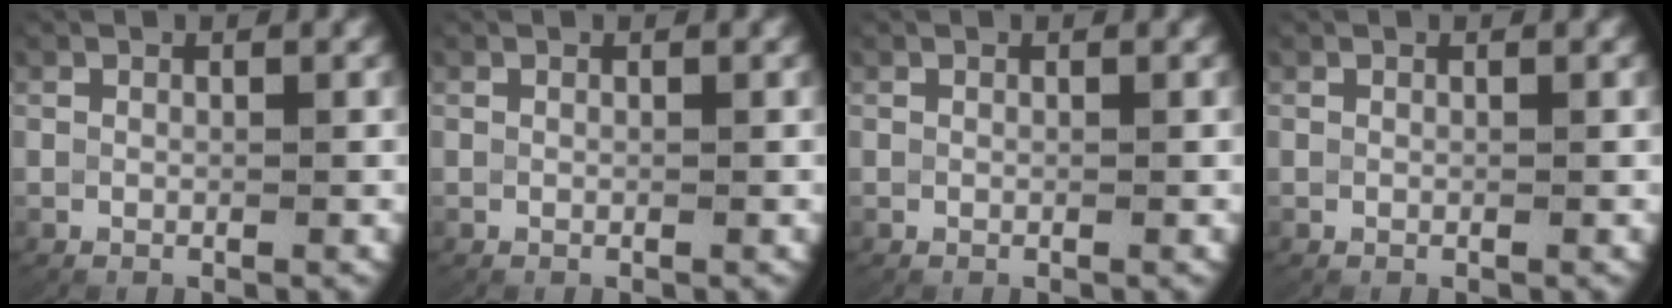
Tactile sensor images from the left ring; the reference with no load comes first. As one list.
[{"total": 0.0}, {"total": 0.0}, {"total": 0.7, "force": [0.0, -0.7, -0.3], "torque": [0.001, -0.009, 0.009]}]